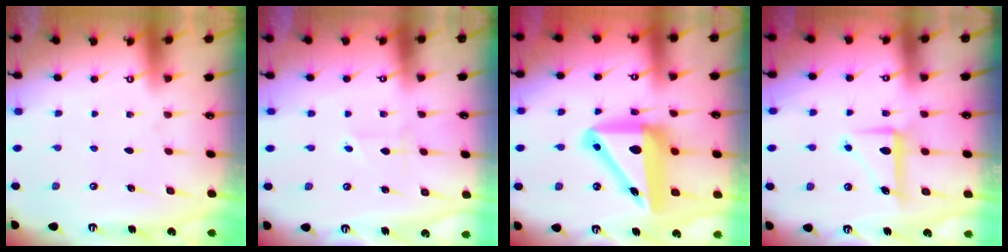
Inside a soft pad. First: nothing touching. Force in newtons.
{"total": 2.3, "press": 2.3, "slide": 0.1}
{"total": 16.0, "press": 15.7, "slide": 3.3}
{"total": 7.7, "press": 7.7, "slide": 1.0}